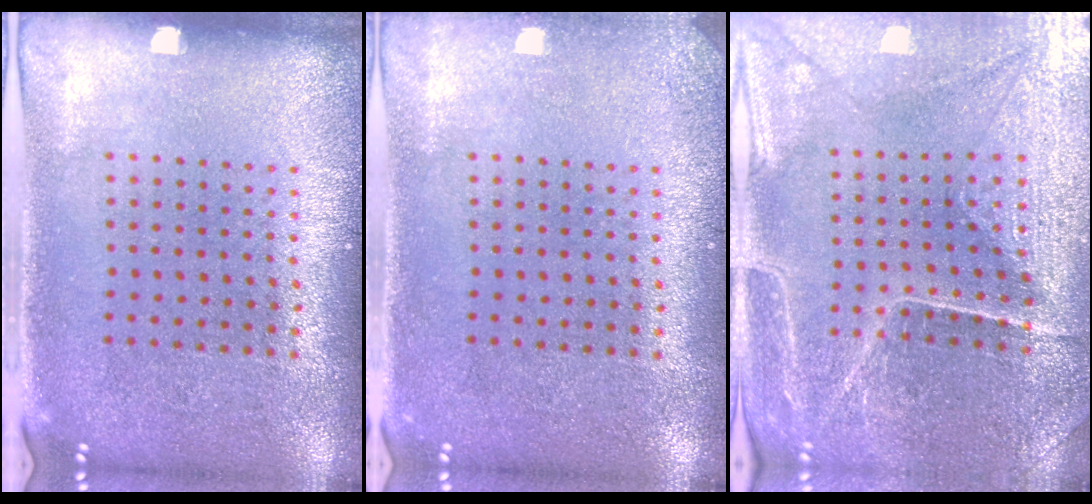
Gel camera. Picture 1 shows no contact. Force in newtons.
{"total": 1.2, "press": 1.2, "slide": 0.1}
{"total": 3.5, "press": 3.5, "slide": 0.2}